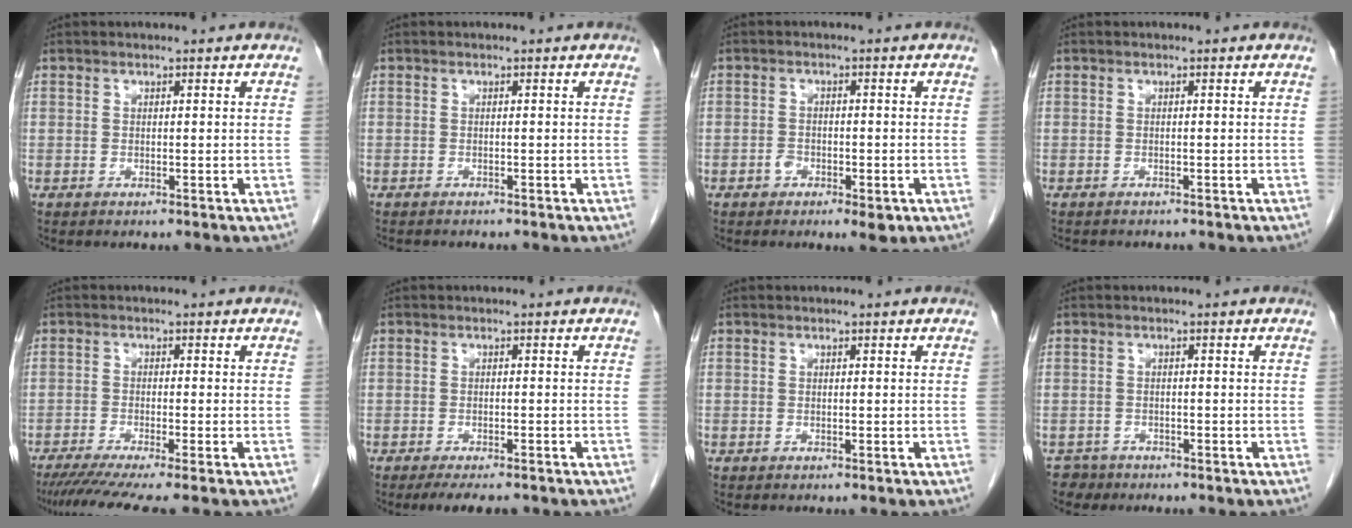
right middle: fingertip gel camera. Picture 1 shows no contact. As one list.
[{"total": 3.1, "force": [-2.7, 0.9, 1.1], "torque": [-0.017, -0.005, -0.033]}, {"total": 3.4, "force": [-1.7, 1.7, 2.4], "torque": [-0.032, 0.003, -0.021]}, {"total": 3.0, "force": [-2.7, 1.1, 0.9], "torque": [-0.014, -0.004, -0.032]}, {"total": 7.8, "force": [-6.4, -0.8, 4.4], "torque": [-0.061, -0.021, -0.103]}, {"total": 5.5, "force": [-4.4, 1.5, 2.8], "torque": [-0.035, -0.006, -0.063]}, {"total": 0.0}, {"total": 2.3, "force": [-1.8, 1.3, -0.6], "torque": [0.004, 0.004, -0.031]}]